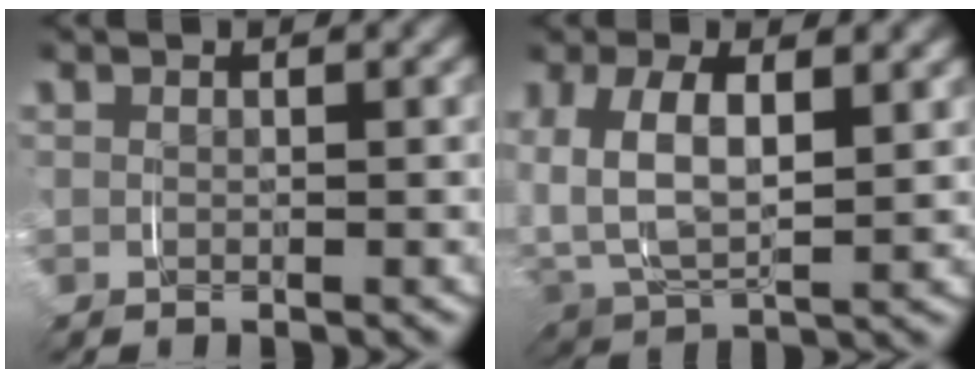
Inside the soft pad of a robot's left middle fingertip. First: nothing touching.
{"total": 2.7, "force": [1.7, 1.5, 1.5], "torque": [-0.041, -0.005, 0.025]}